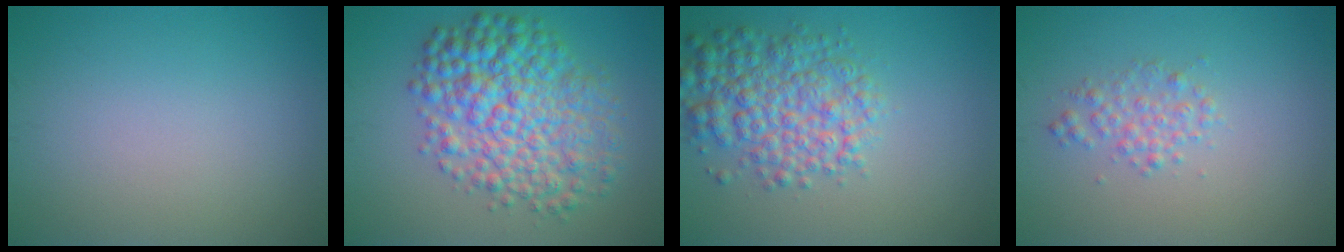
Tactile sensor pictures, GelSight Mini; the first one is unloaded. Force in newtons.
{"total": 8.4, "press": 8.4, "slide": 0.1}
{"total": 5.8, "press": 5.8, "slide": 0.1}
{"total": 1.9, "press": 1.9, "slide": 0.0}